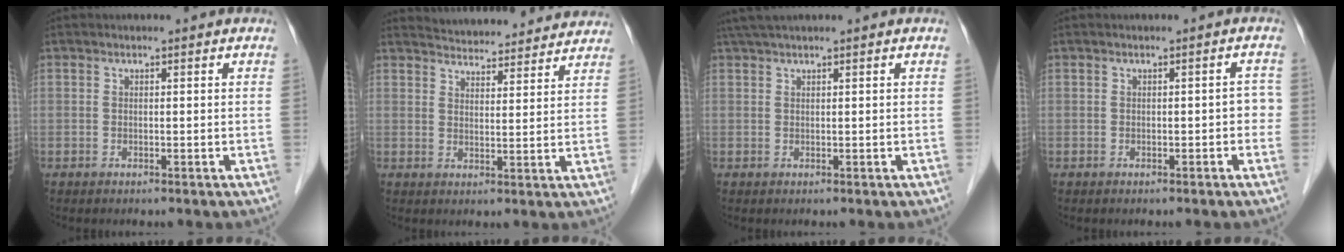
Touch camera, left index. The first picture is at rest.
{"total": 15.9, "force": [15.4, 2.6, 3.1], "torque": [-0.035, 0.015, 0.192]}
{"total": 2.5, "force": [2.1, -0.3, 1.4], "torque": [-0.028, 0.022, 0.044]}
{"total": 1.7, "force": [-0.4, 0.8, 1.5], "torque": [-0.007, 0.011, -0.006]}